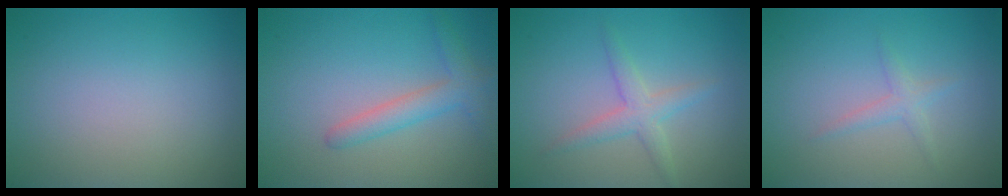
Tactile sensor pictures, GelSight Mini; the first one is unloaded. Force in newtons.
{"total": 2.1, "press": 2.1, "slide": 0.2}
{"total": 2.3, "press": 2.3, "slide": 0.1}
{"total": 1.3, "press": 1.3, "slide": 0.0}